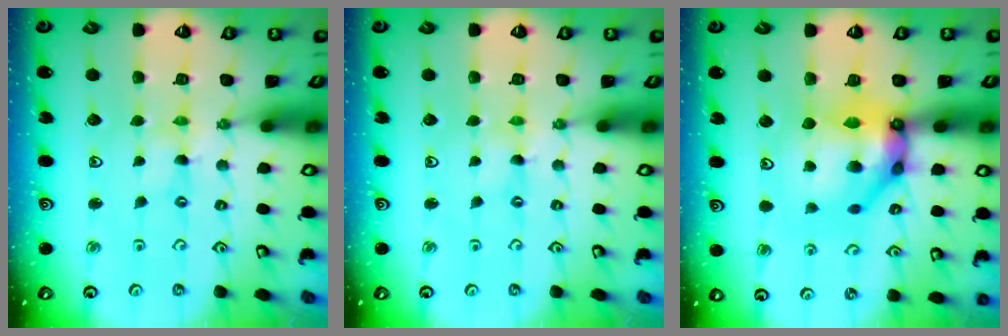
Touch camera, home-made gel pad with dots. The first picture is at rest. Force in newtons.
{"total": 0.0}
{"total": 14.2, "press": 14.1, "slide": 2.0}